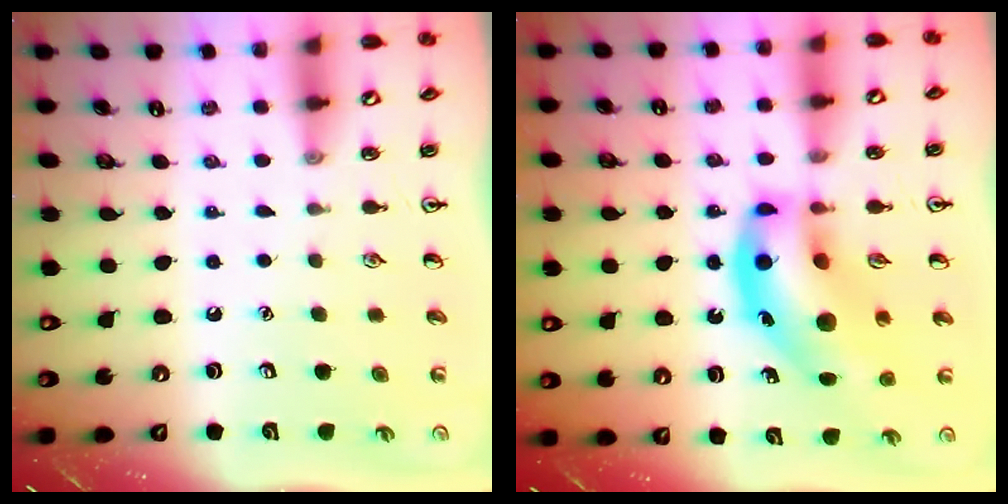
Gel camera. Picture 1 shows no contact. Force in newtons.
{"total": 18.2, "press": 17.8, "slide": 3.7}